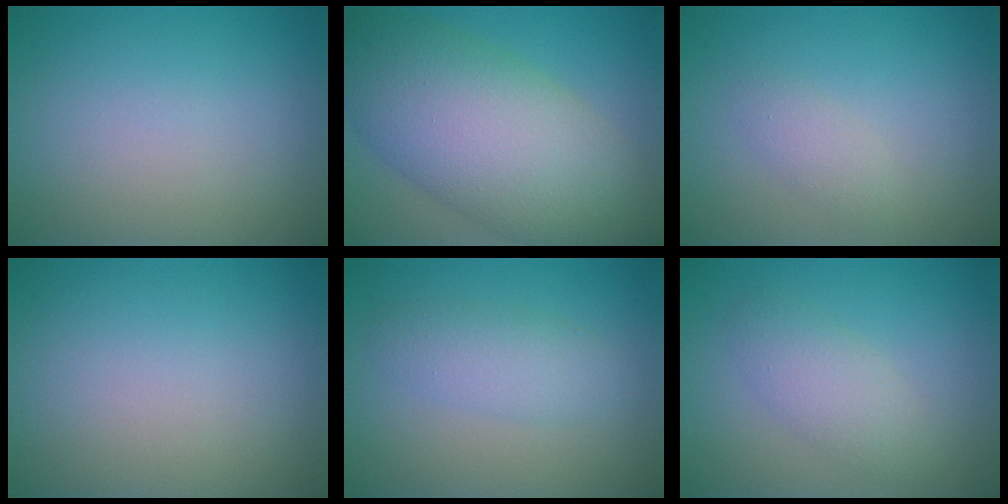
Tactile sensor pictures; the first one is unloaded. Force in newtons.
{"total": 11.8, "press": 11.8, "slide": 0.2}
{"total": 1.4, "press": 1.4, "slide": 0.1}
{"total": 0.0}
{"total": 2.7, "press": 2.7, "slide": 0.1}
{"total": 2.7, "press": 2.7, "slide": 0.2}